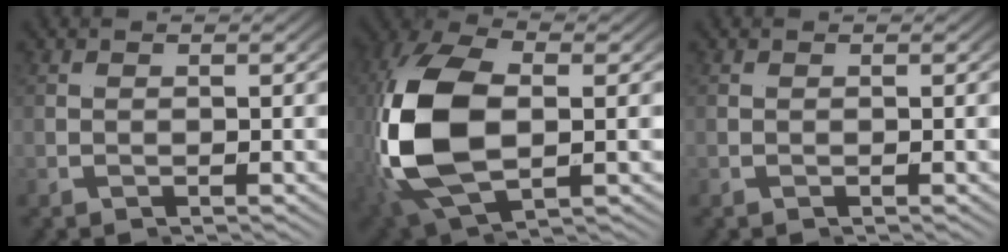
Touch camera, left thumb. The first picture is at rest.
{"total": 14.8, "force": [-1.3, 9.1, 11.6], "torque": [-0.285, -0.042, -0.003]}
{"total": 0.0}